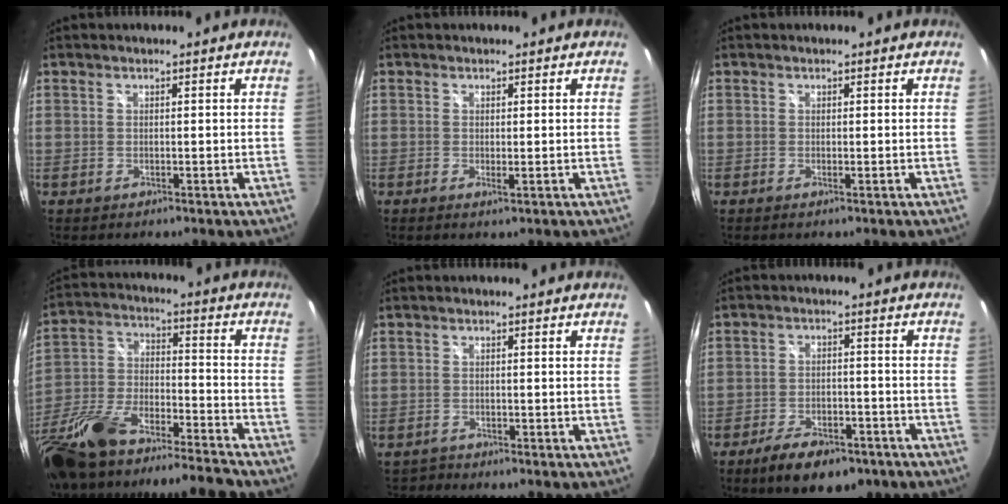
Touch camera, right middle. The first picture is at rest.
{"total": 1.1, "force": [-0.2, 0.0, 1.1], "torque": [-0.021, -0.001, -0.003]}
{"total": 0.7, "force": [-0.3, -0.3, 0.6], "torque": [-0.009, 0.001, -0.006]}
{"total": 18.8, "force": [-15.2, 3.4, 10.6], "torque": [-0.229, -0.029, -0.278]}
{"total": 1.0, "force": [-0.9, 0.4, -0.2], "torque": [0.002, 0.001, -0.018]}
{"total": 11.2, "force": [-7.8, 4.6, 6.6], "torque": [-0.139, -0.011, -0.117]}